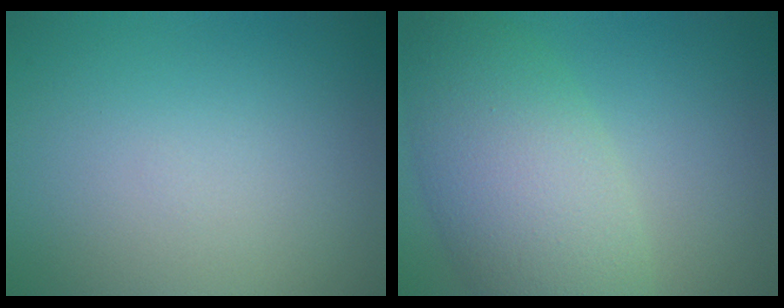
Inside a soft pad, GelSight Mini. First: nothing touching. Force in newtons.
{"total": 7.4, "press": 7.4, "slide": 0.4}